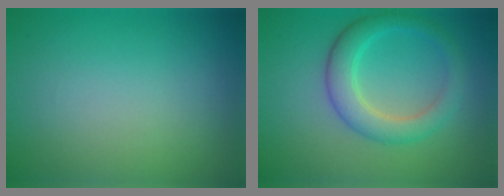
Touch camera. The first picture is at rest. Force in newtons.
{"total": 4.0, "press": 4.0, "slide": 0.1}